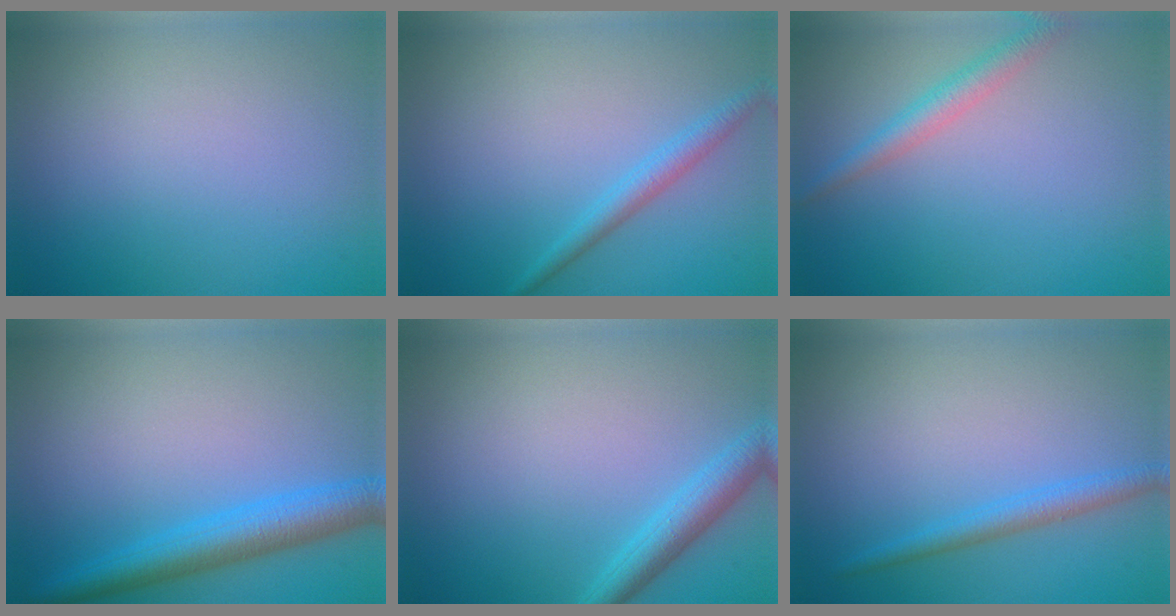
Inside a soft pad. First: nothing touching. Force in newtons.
{"total": 1.9, "press": 1.9, "slide": 0.1}
{"total": 2.4, "press": 2.4, "slide": 0.1}
{"total": 4.9, "press": 4.9, "slide": 0.1}
{"total": 2.9, "press": 2.9, "slide": 0.1}
{"total": 2.1, "press": 2.1, "slide": 0.1}